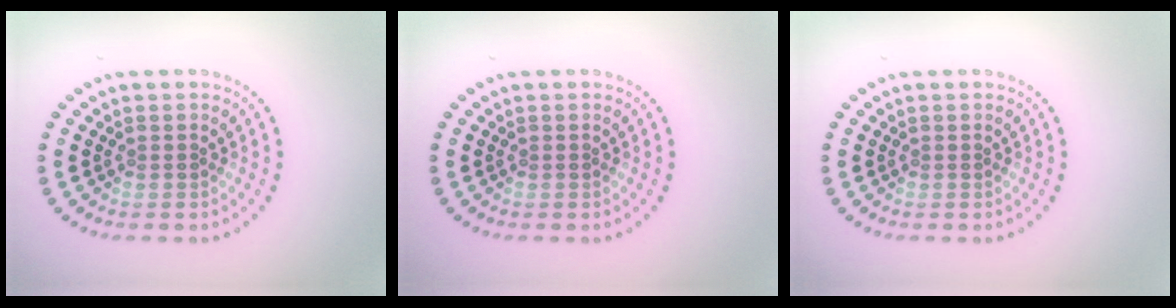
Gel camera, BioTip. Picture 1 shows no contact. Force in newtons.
{"total": 0.0}
{"total": 0.0}